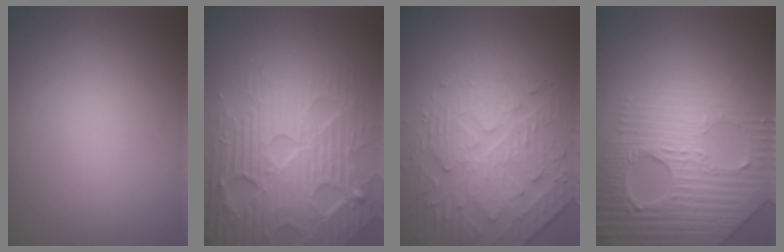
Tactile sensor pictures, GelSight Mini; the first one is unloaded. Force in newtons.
{"total": 7.2, "press": 7.0, "slide": 1.4}
{"total": 4.4, "press": 4.1, "slide": 1.6}
{"total": 8.4, "press": 5.9, "slide": 6.0}